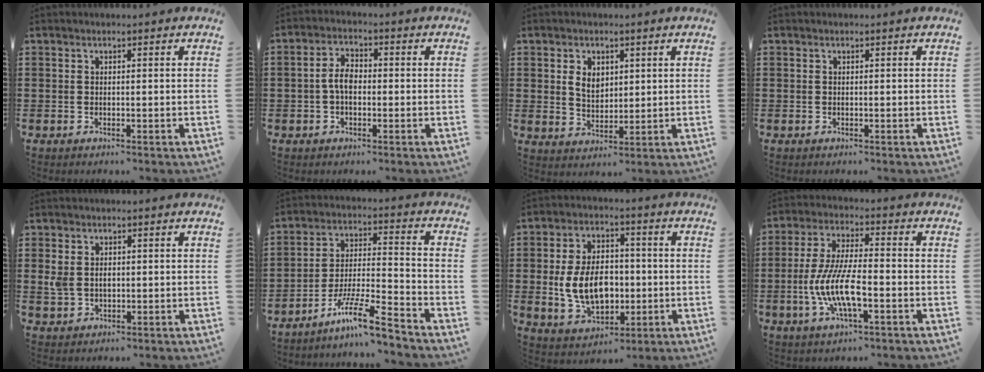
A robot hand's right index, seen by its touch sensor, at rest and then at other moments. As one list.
[{"total": 4.0, "force": [-0.6, 2.2, 3.3], "torque": [-0.075, 0.002, -0.016]}, {"total": 4.1, "force": [1.2, 3.0, 2.6], "torque": [-0.052, 0.008, 0.019]}, {"total": 0.0}, {"total": 2.8, "force": [0.3, 1.9, 1.9], "torque": [-0.048, 0.006, 0.002]}, {"total": 10.1, "force": [-8.1, 0.7, 5.9], "torque": [-0.113, 0.009, -0.159]}, {"total": 10.1, "force": [-0.9, 6.7, 7.5], "torque": [-0.149, 0.006, -0.019]}, {"total": 9.7, "force": [-3.0, 2.8, 8.7], "torque": [-0.192, -0.011, -0.061]}]